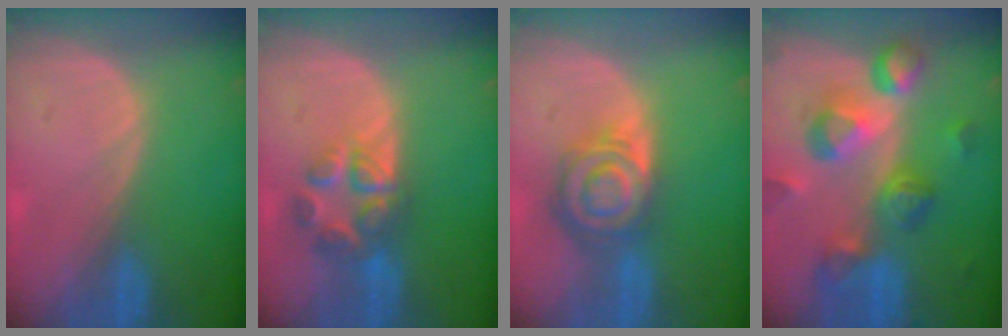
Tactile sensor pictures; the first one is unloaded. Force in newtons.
{"total": 7.0, "press": 6.0, "slide": 3.8}
{"total": 8.2, "press": 7.1, "slide": 4.1}
{"total": 10.5, "press": 9.4, "slide": 4.7}